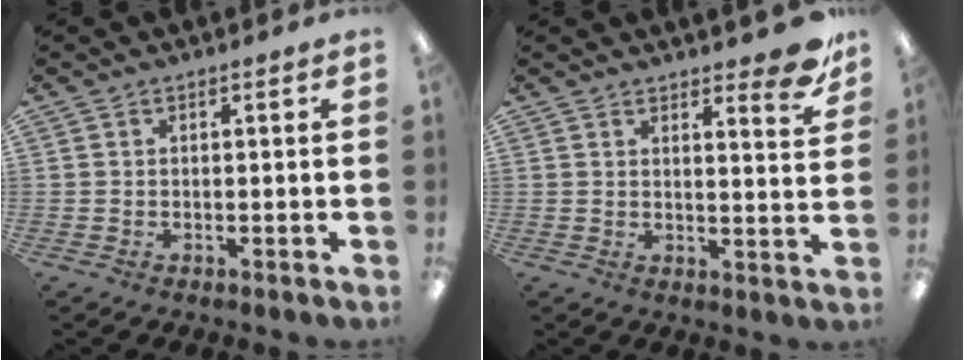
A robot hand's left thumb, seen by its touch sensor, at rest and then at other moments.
{"total": 7.2, "force": [5.8, 1.9, 3.7], "torque": [-0.032, -0.042, 0.096]}